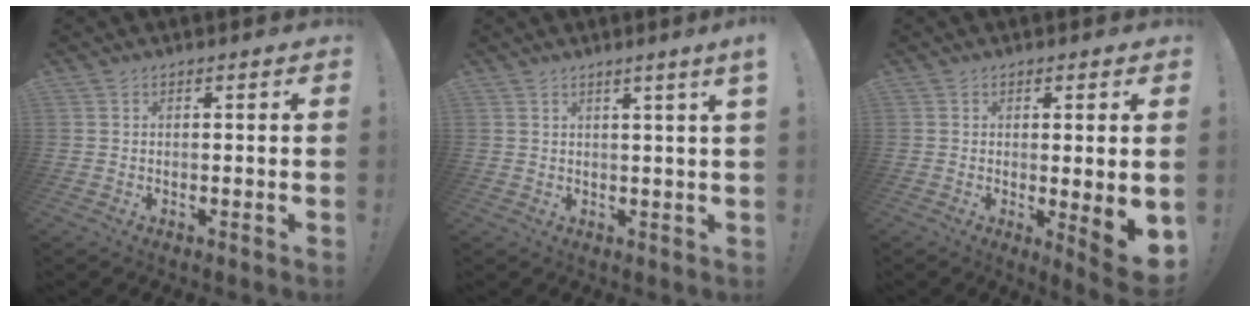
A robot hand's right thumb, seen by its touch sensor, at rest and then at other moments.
{"total": 3.3, "force": [1.5, -0.7, 2.9], "torque": [-0.038, -0.009, 0.020]}
{"total": 6.3, "force": [-0.1, 0.6, 6.3], "torque": [-0.076, -0.017, 0.001]}